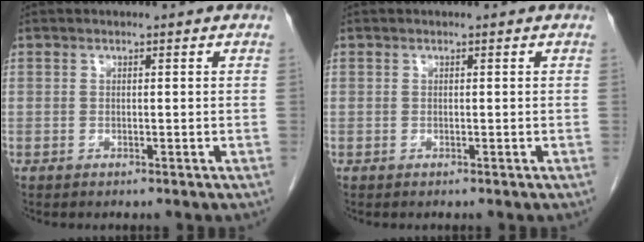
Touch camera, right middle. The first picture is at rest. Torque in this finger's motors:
{"motor_torque": [0.32, -0.11, -0.04, -0.01]}